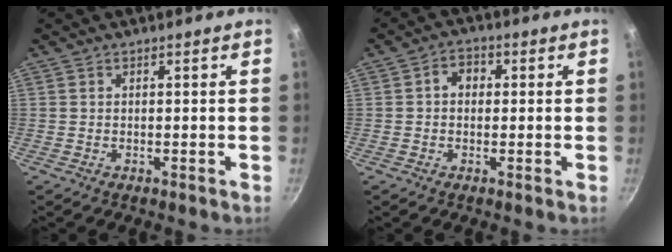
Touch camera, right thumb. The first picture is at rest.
{"total": 3.8, "force": [0.4, 3.0, 2.2], "torque": [-0.019, 0.009, -0.002]}